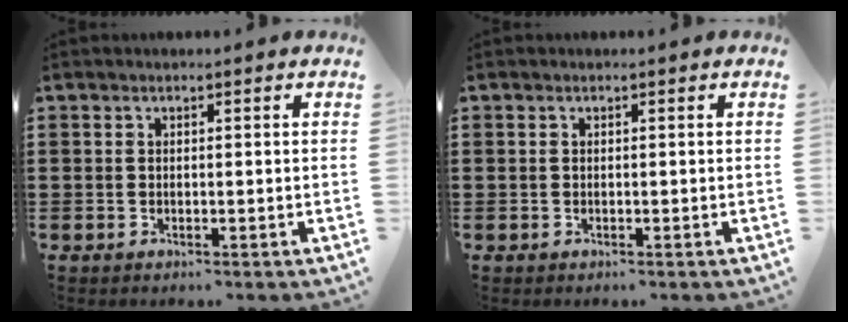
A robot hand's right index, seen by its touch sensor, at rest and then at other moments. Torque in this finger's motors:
{"motor_torque": [1.05, 1.09, -0.12, -0.09]}